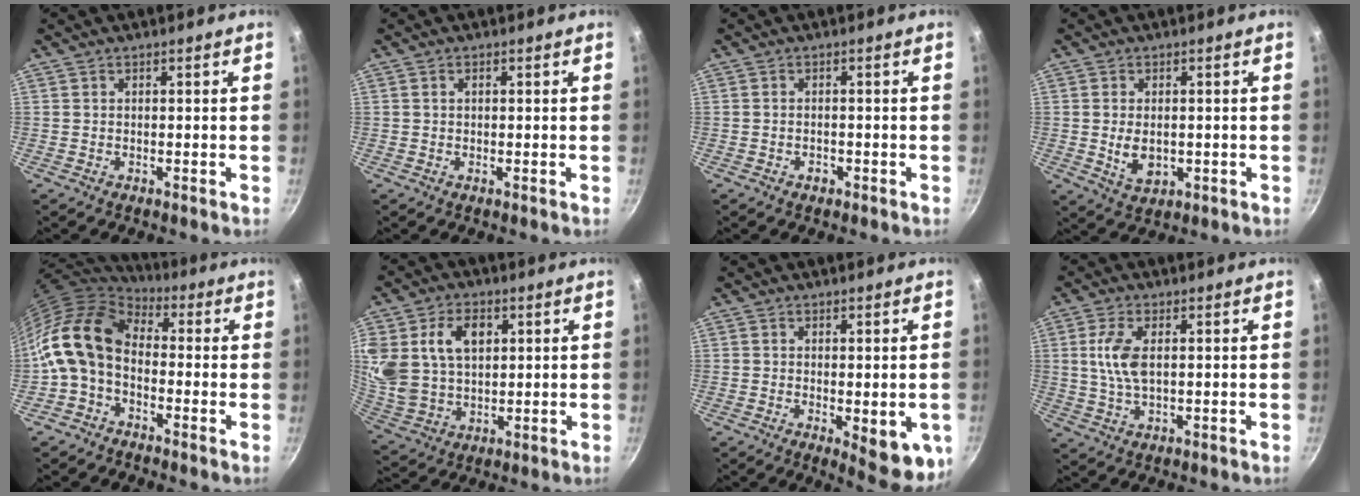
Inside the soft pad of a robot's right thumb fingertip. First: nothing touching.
{"total": 0.9, "force": [0.2, 0.5, 0.7], "torque": [-0.010, 0.003, 0.002]}
{"total": 1.4, "force": [-0.8, 1.0, 0.6], "torque": [-0.012, 0.005, -0.009]}
{"total": 5.4, "force": [-0.4, 3.6, 4.0], "torque": [-0.065, -0.007, 0.005]}
{"total": 13.6, "force": [-0.9, 9.3, 9.8], "torque": [-0.177, 0.031, -0.037]}
{"total": 16.7, "force": [5.0, 11.8, 10.7], "torque": [-0.211, -0.005, 0.102]}
{"total": 9.6, "force": [-2.2, 3.4, 8.7], "torque": [-0.091, -0.006, -0.018]}
{"total": 7.0, "force": [1.2, 3.4, 6.1], "torque": [-0.124, 0.002, 0.022]}